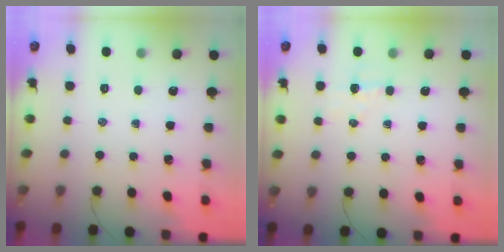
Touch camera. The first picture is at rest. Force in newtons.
{"total": 3.7, "press": 3.6, "slide": 0.8}